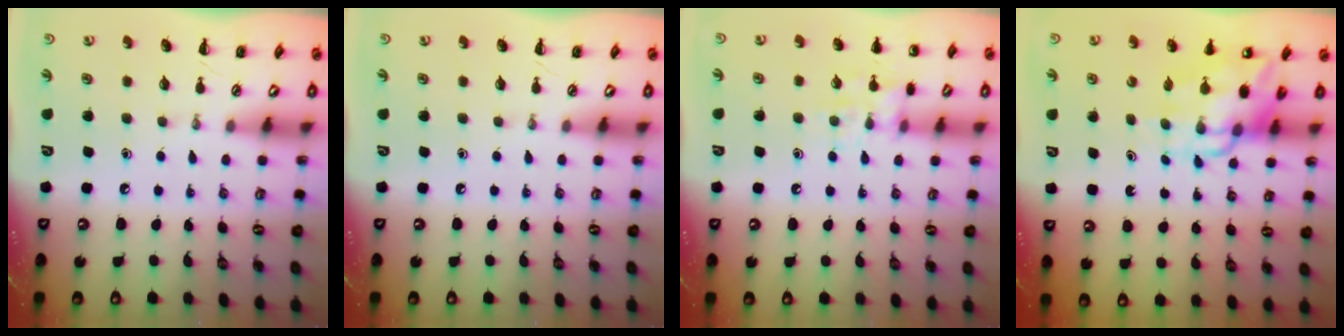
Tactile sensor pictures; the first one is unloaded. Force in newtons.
{"total": 0.0}
{"total": 10.2, "press": 10.2, "slide": 0.6}
{"total": 11.0, "press": 10.5, "slide": 3.4}